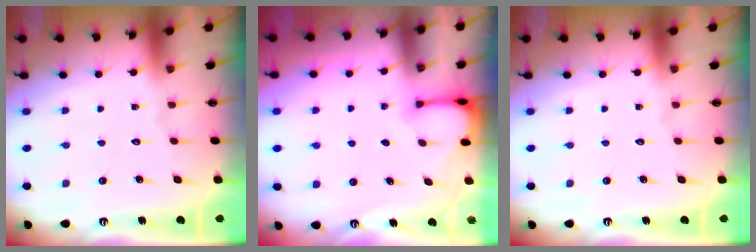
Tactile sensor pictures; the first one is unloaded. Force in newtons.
{"total": 2.6, "press": 2.6, "slide": 0.3}
{"total": 0.0}